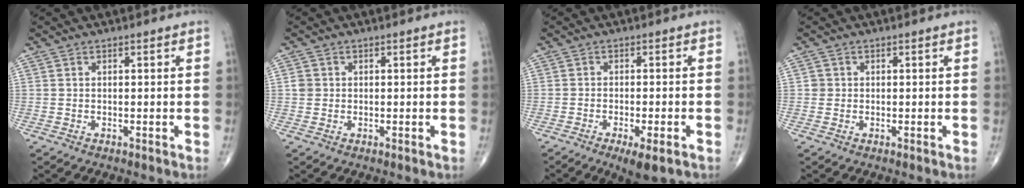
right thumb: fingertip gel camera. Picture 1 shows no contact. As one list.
[{"total": 1.6, "force": [0.1, 1.5, 0.4], "torque": [-0.001, 0.003, 0.002]}, {"total": 5.6, "force": [-3.2, 1.4, 4.4], "torque": [-0.069, -0.003, -0.046]}, {"total": 1.1, "force": [0.0, 1.1, 0.0], "torque": [0.008, 0.004, -0.001]}]